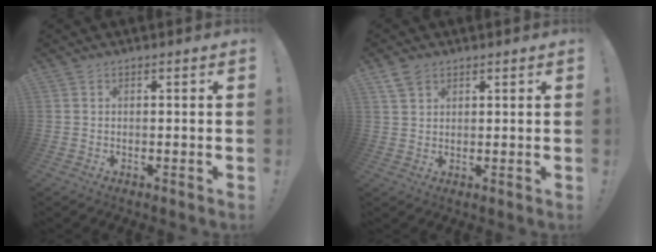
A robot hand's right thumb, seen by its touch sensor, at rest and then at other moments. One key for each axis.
{"total": 4.2, "fx": 2.8, "fy": 2.6, "fz": 1.9, "tx": -0.034, "ty": -0.006, "tz": 0.053}